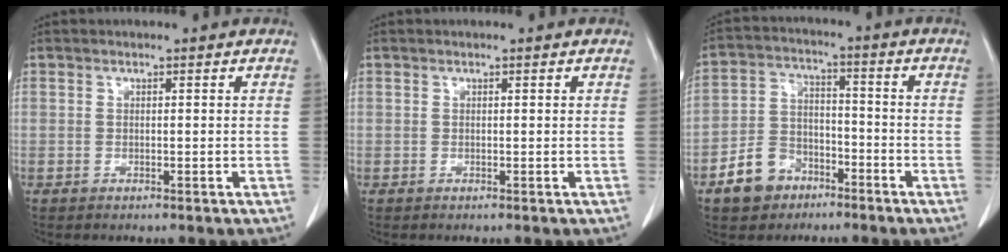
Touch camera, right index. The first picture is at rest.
{"total": 0.0}
{"total": 8.4, "force": [-5.2, 5.9, 3.0], "torque": [-0.068, 0.018, -0.089]}